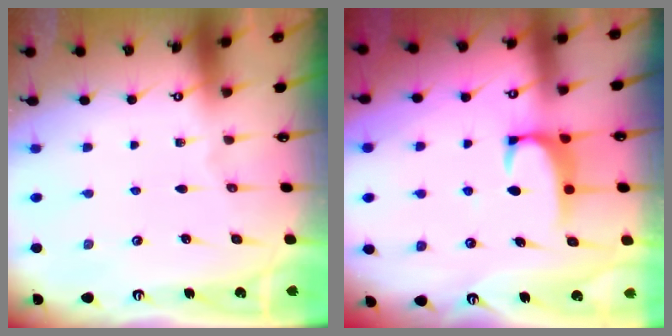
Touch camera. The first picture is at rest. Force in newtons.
{"total": 1.9, "press": 1.8, "slide": 0.3}